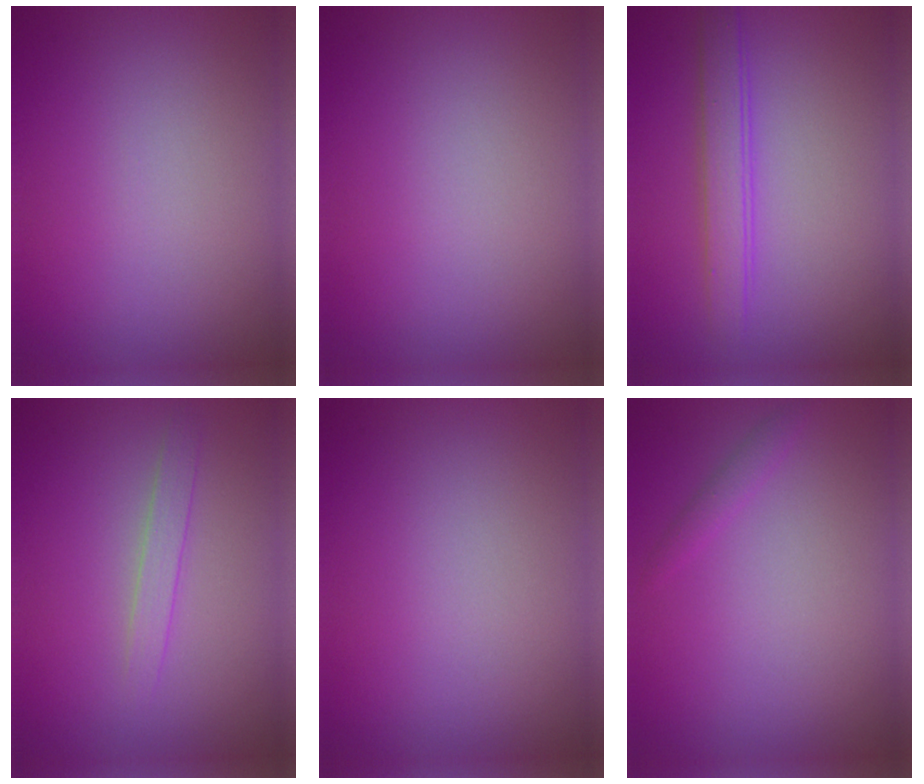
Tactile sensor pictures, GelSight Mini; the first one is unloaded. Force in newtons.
{"total": 0.0}
{"total": 2.6, "press": 2.6, "slide": 0.1}
{"total": 1.6, "press": 1.6, "slide": 0.0}
{"total": 0.0}
{"total": 0.9, "press": 0.9, "slide": 0.0}